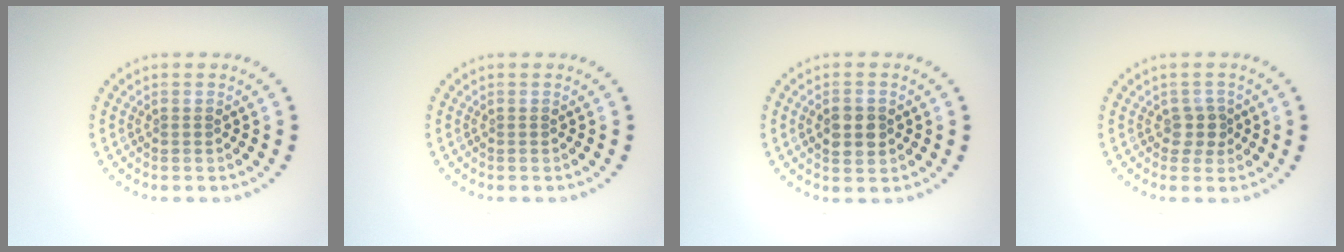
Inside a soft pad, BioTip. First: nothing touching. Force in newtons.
{"total": 0.0}
{"total": 2.9, "press": 2.9, "slide": 0.1}
{"total": 1.5, "press": 1.2, "slide": 0.8}